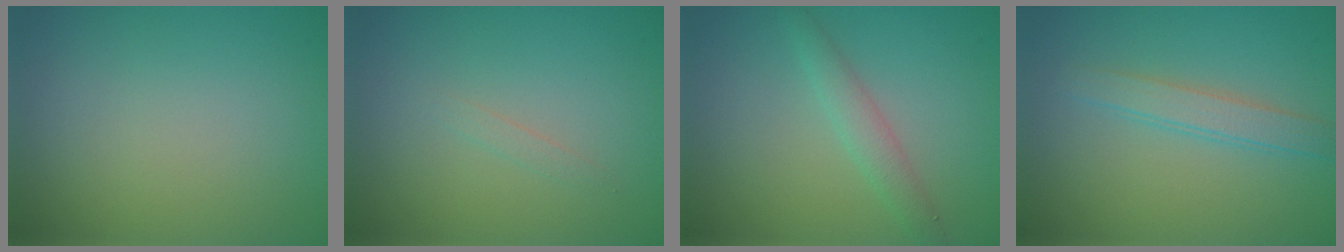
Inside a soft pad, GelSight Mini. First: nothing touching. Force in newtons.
{"total": 0.6, "press": 0.6, "slide": 0.0}
{"total": 2.5, "press": 2.5, "slide": 0.1}
{"total": 2.4, "press": 2.4, "slide": 0.1}